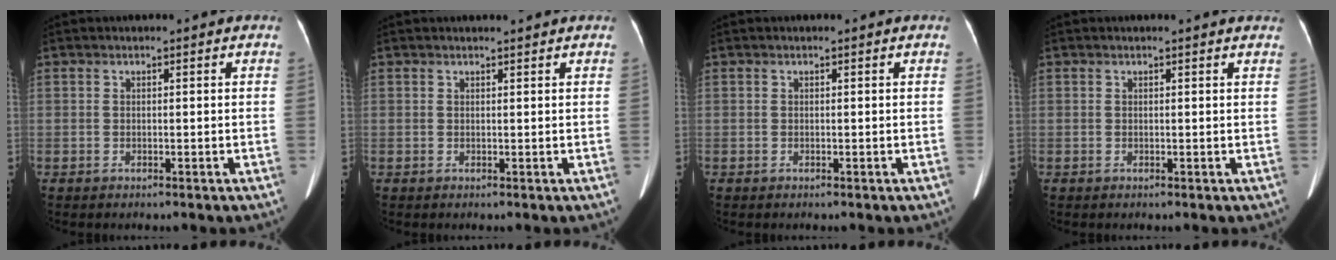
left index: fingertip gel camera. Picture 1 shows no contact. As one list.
[{"total": 1.4, "force": [1.4, -0.1, 0.3], "torque": [-0.008, 0.001, 0.021]}, {"total": 0.0}, {"total": 3.2, "force": [3.0, 0.2, 1.0], "torque": [-0.015, 0.007, 0.024]}]